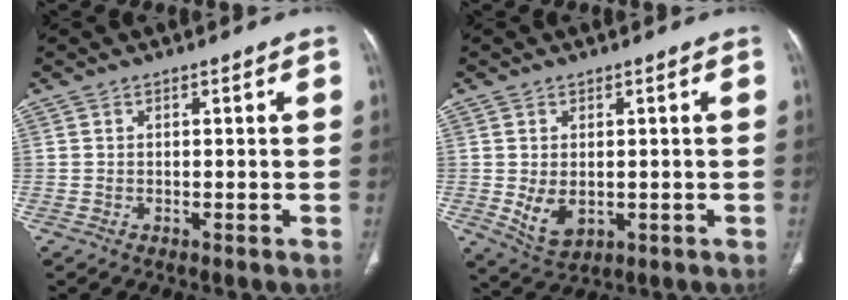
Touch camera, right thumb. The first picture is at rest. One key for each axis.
{"total": 5.7, "fx": -0.5, "fy": 3.7, "fz": 4.3, "tx": -0.074, "ty": -0.011, "tz": 0.007}